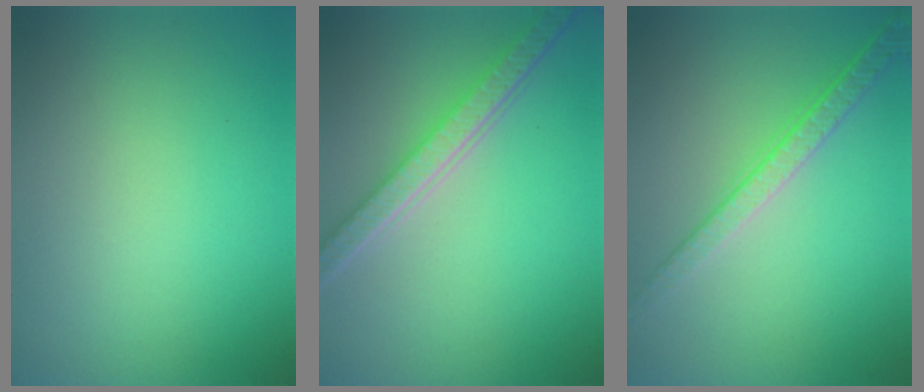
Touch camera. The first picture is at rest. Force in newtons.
{"total": 5.6, "press": 4.0, "slide": 3.9}
{"total": 2.8, "press": 2.4, "slide": 1.5}